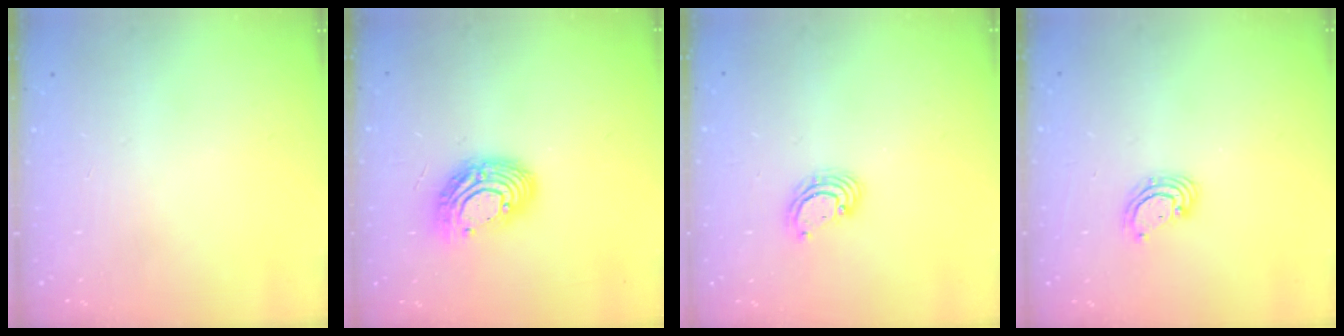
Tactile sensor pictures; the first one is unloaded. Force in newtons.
{"total": 12.3, "press": 12.3, "slide": 1.0}
{"total": 3.3, "press": 3.3, "slide": 0.2}
{"total": 4.0, "press": 3.9, "slide": 0.2}